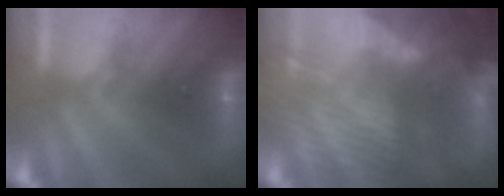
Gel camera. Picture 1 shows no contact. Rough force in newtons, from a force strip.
{"total": 7.5}